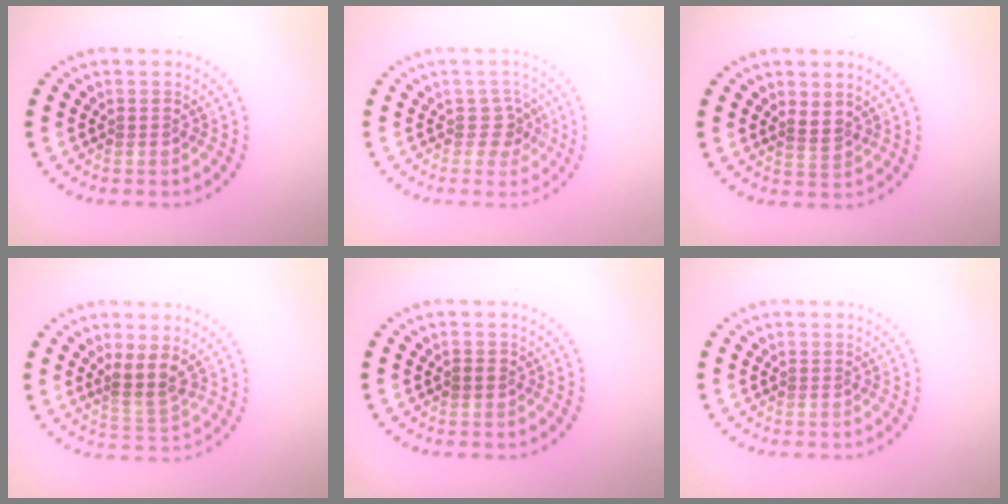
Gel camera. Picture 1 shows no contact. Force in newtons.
{"total": 1.8, "press": 1.4, "slide": 1.1}
{"total": 1.6, "press": 1.2, "slide": 1.0}
{"total": 2.8, "press": 2.2, "slide": 1.8}
{"total": 0.8, "press": 0.8, "slide": 0.4}
{"total": 0.0}